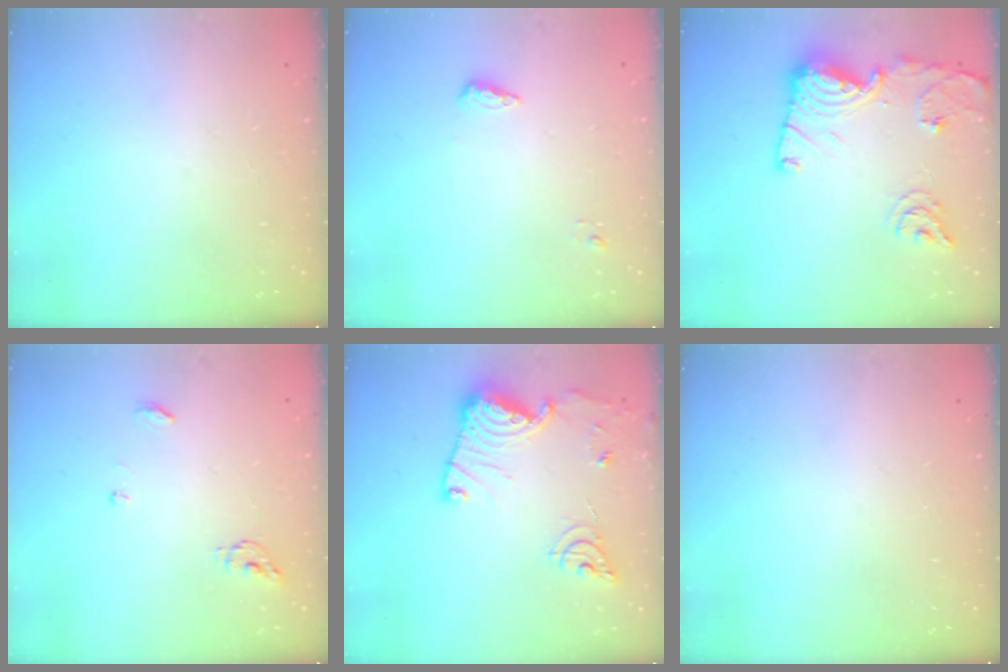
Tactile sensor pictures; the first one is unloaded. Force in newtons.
{"total": 5.6, "press": 5.4, "slide": 1.2}
{"total": 16.5, "press": 16.5, "slide": 1.7}
{"total": 4.6, "press": 4.6, "slide": 0.3}
{"total": 18.4, "press": 18.3, "slide": 1.9}
{"total": 0.0}